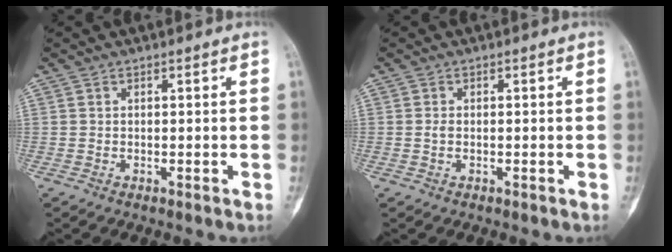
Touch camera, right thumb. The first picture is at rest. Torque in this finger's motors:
{"motor_torque": [-0.04, 0.01, -0.08, 0.39, 0.00]}